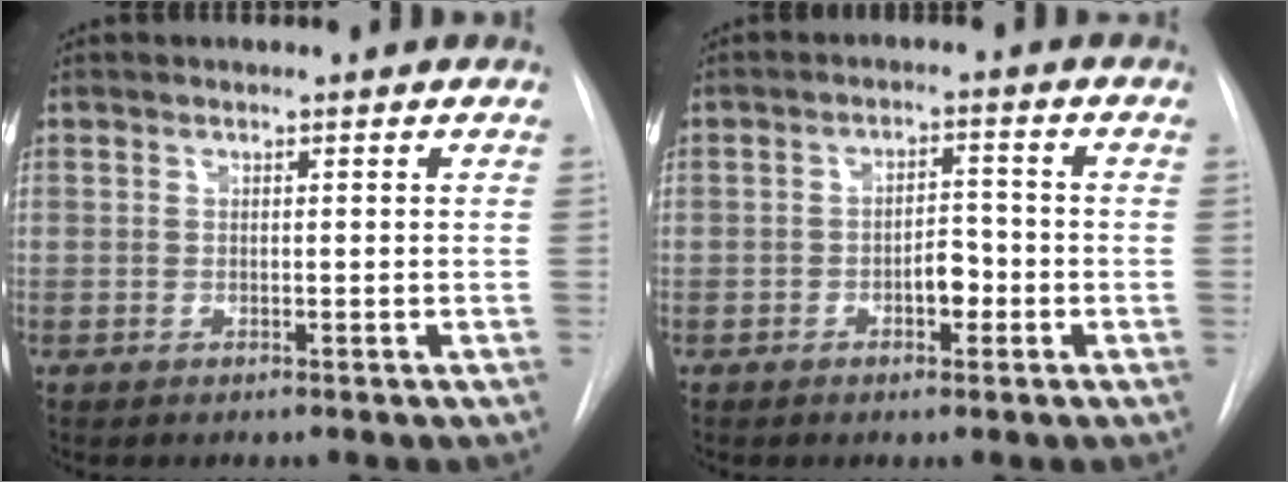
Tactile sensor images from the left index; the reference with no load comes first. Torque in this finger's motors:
{"motor_torque": [0.13, 0.07, 0.07, 0.03]}